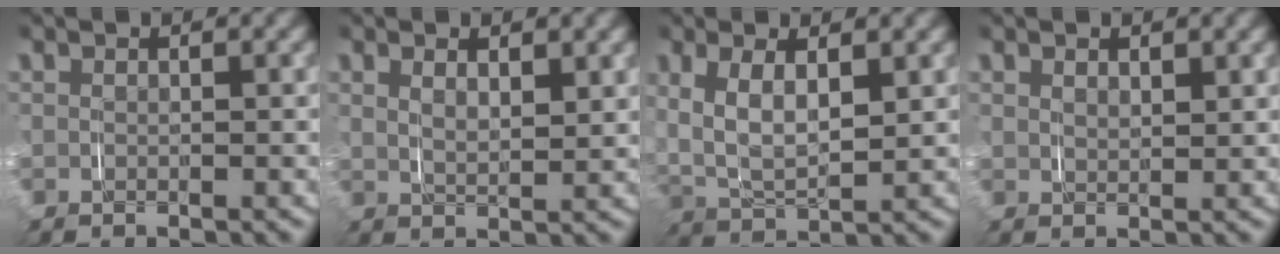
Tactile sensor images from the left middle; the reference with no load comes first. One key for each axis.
{"total": 2.0, "fx": 1.2, "fy": 0.6, "fz": 1.5, "tx": -0.030, "ty": -0.009, "tz": 0.027}
{"total": 5.9, "fx": 0.8, "fy": 3.7, "fz": 4.5, "tx": -0.110, "ty": -0.012, "tz": 0.021}
{"total": 1.1, "fx": 1.0, "fy": 0.3, "fz": 0.5, "tx": -0.008, "ty": -0.005, "tz": 0.022}